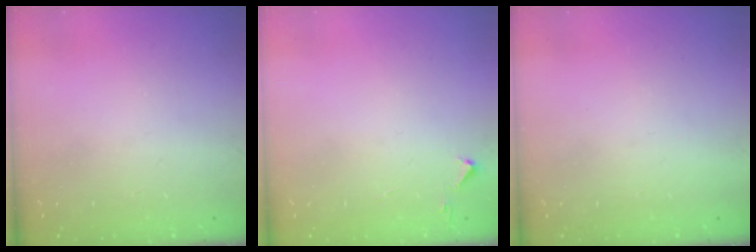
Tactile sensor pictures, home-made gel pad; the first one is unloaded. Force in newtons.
{"total": 2.8, "press": 2.8, "slide": 0.4}
{"total": 1.5, "press": 1.5, "slide": 0.1}